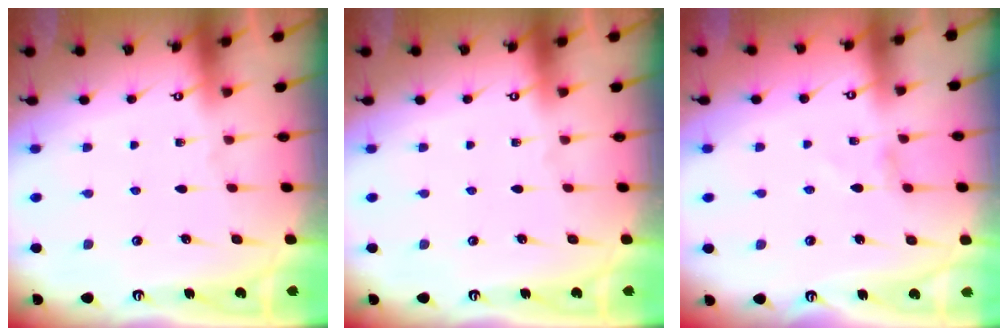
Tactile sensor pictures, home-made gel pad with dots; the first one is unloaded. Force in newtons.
{"total": 0.0}
{"total": 0.9, "press": 0.9, "slide": 0.3}